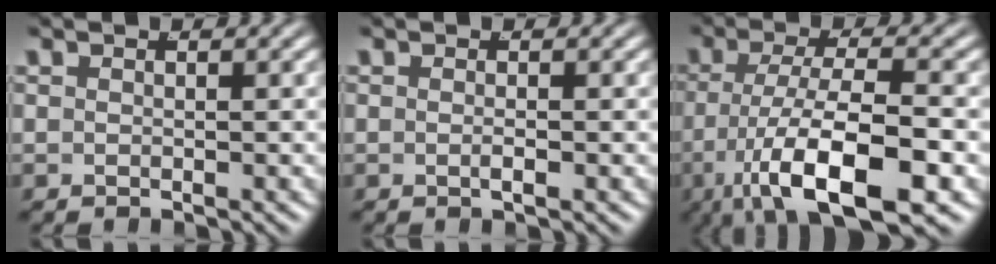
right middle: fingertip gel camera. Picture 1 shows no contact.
{"total": 0.5, "force": [0.1, 0.3, 0.5], "torque": [-0.010, 0.007, -0.002]}
{"total": 9.1, "force": [-4.1, 3.2, 7.4], "torque": [-0.136, -0.023, -0.044]}